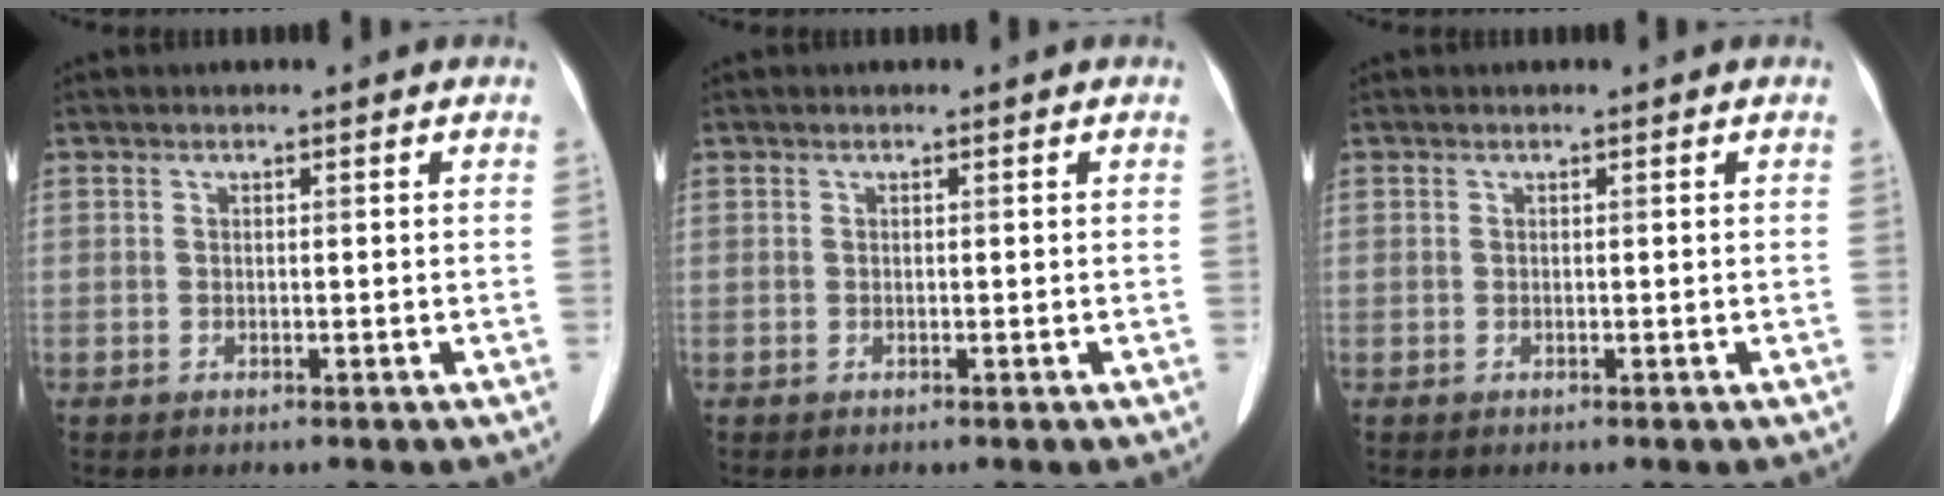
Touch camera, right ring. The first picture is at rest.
{"total": 0.0}
{"total": 0.0}